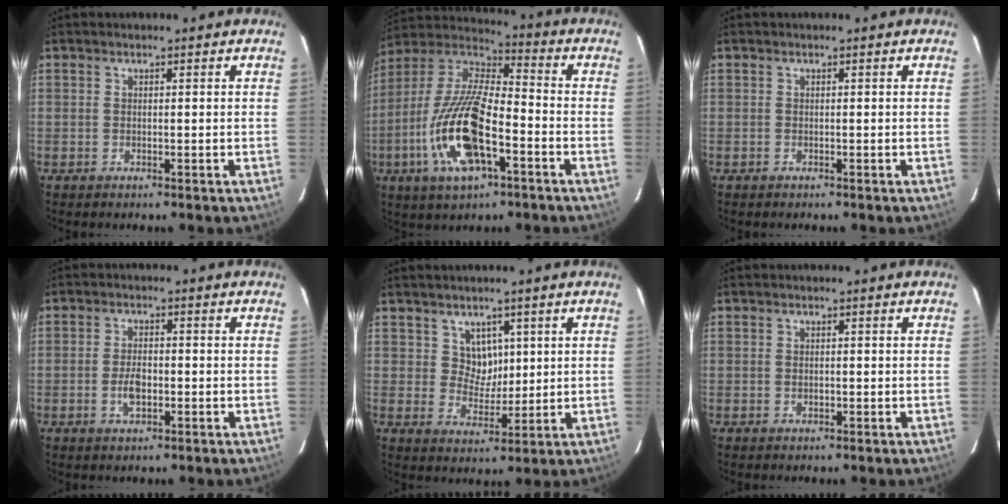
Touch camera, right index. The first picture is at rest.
{"total": 19.2, "force": [-7.2, 7.0, 16.4], "torque": [-0.341, -0.018, -0.142]}
{"total": 0.0}
{"total": 4.2, "force": [-1.3, 2.2, 3.3], "torque": [-0.065, 0.001, -0.021]}
{"total": 4.7, "force": [2.0, 4.1, 1.2], "torque": [-0.015, 0.003, 0.042]}
{"total": 0.9, "force": [-0.2, 0.7, 0.5], "torque": [-0.007, 0.002, -0.003]}